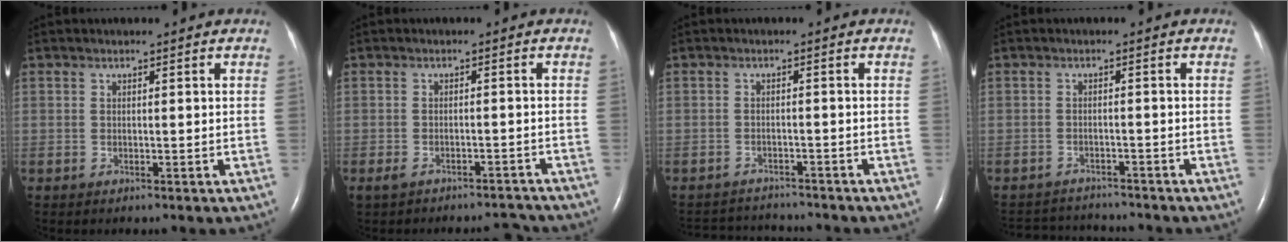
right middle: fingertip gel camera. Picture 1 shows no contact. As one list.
[{"total": 4.5, "force": [-4.0, 1.5, 1.2], "torque": [-0.019, 0.007, -0.057]}, {"total": 6.9, "force": [-6.9, 0.7, 0.6], "torque": [-0.013, 0.004, -0.099]}, {"total": 7.0, "force": [-6.9, 0.8, 0.7], "torque": [-0.015, 0.004, -0.101]}]